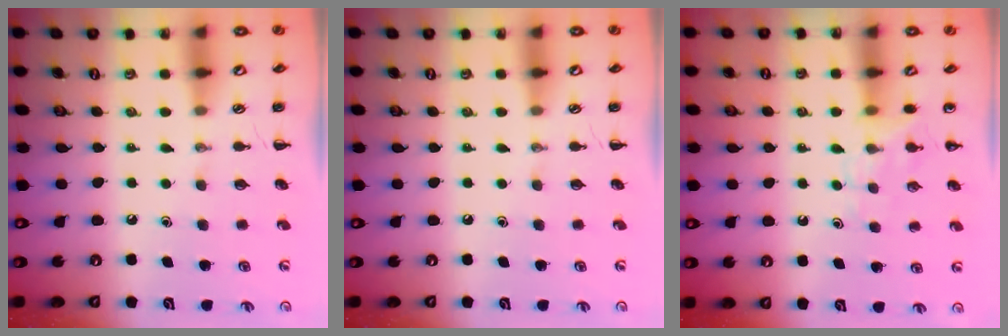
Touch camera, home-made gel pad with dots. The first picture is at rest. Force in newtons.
{"total": 0.0}
{"total": 6.5, "press": 6.3, "slide": 1.7}